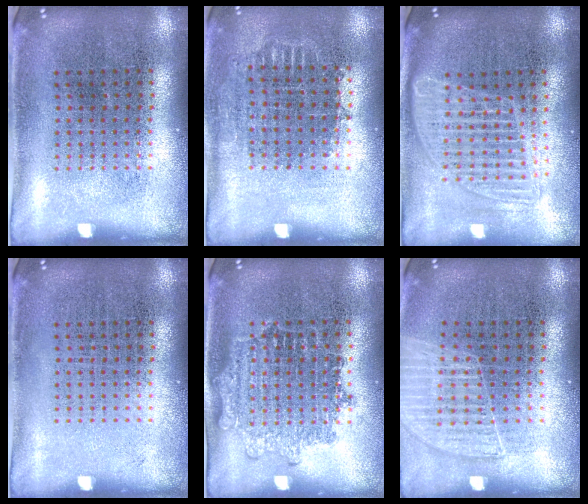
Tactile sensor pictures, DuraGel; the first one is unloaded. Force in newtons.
{"total": 0.7, "press": 0.7, "slide": 0.2}
{"total": 1.7, "press": 1.5, "slide": 0.8}
{"total": 0.0}
{"total": 1.2, "press": 1.1, "slide": 0.5}
{"total": 1.1, "press": 1.1, "slide": 0.1}